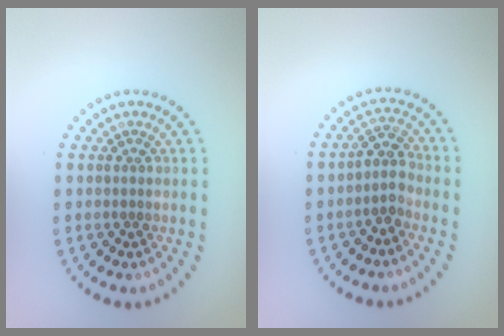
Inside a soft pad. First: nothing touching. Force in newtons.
{"total": 2.3, "press": 1.8, "slide": 1.5}